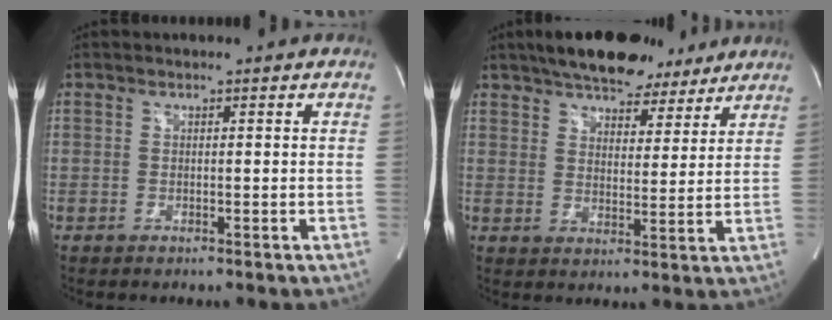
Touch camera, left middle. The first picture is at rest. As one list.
[{"total": 14.5, "force": [11.6, 5.9, 6.5], "torque": [-0.094, 0.021, 0.168]}]